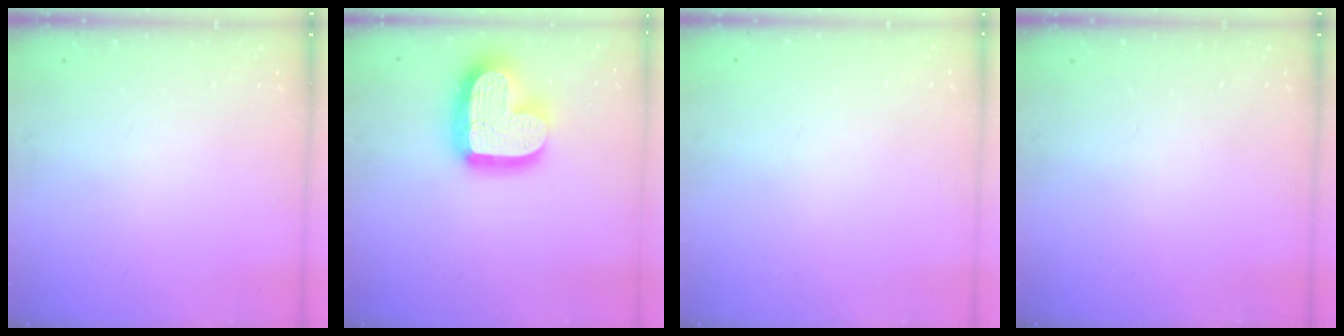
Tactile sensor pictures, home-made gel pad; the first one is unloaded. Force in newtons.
{"total": 20.7, "press": 20.7, "slide": 1.7}
{"total": 0.0}
{"total": 0.0}